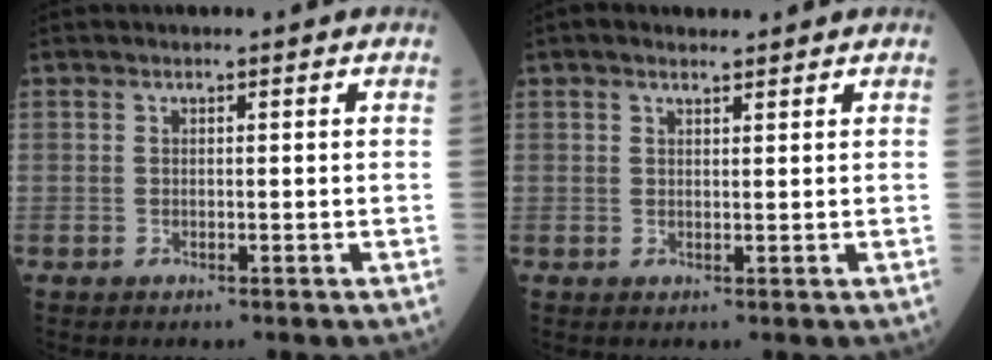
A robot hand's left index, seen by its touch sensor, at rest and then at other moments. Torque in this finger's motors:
{"motor_torque": [0.97, -1.17, 0.11, 0.03]}